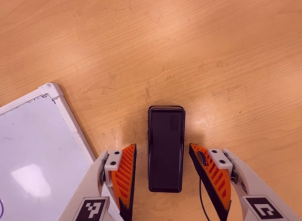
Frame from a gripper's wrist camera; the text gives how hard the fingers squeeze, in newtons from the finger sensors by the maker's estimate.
{"total": 0.0}